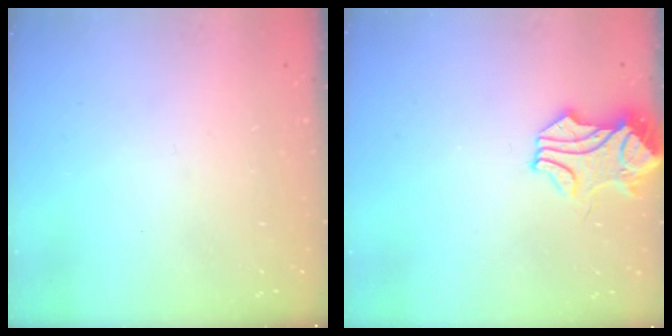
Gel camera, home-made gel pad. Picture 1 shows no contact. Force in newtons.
{"total": 2.4, "press": 2.3, "slide": 0.6}